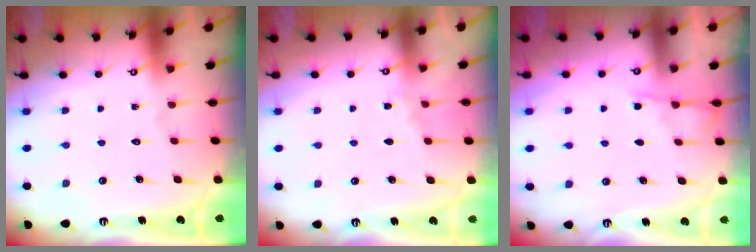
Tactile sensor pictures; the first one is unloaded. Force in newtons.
{"total": 3.4, "press": 3.4, "slide": 0.6}
{"total": 3.4, "press": 3.4, "slide": 0.5}